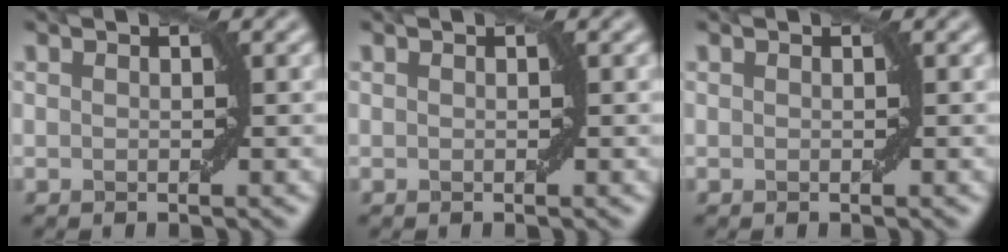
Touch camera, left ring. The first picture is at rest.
{"total": 0.0}
{"total": 0.0}